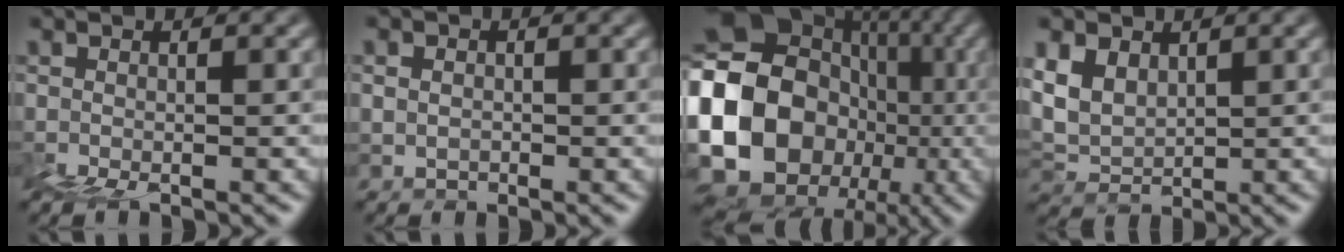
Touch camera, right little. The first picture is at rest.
{"total": 1.8, "force": [1.6, 0.4, -0.6], "torque": [0.039, 0.019, 0.018]}
{"total": 17.1, "force": [-0.7, 15.0, 8.3], "torque": [-0.155, -0.003, -0.012]}
{"total": 6.4, "force": [4.4, 3.8, 2.5], "torque": [-0.076, 0.028, 0.084]}